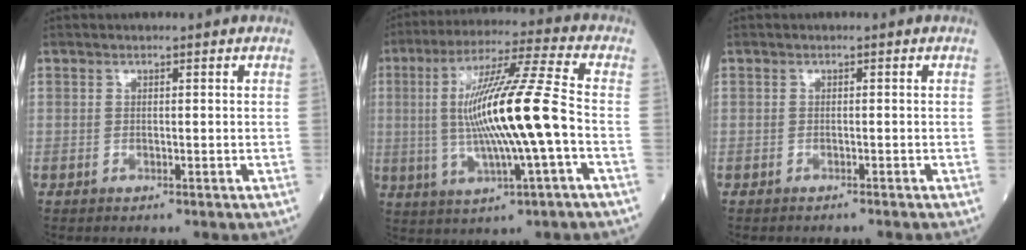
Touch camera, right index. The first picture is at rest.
{"total": 15.6, "force": [-1.1, -0.1, 15.5], "torque": [-0.293, 0.008, -0.022]}
{"total": 1.3, "force": [-1.2, -0.2, 0.4], "torque": [-0.006, 0.002, -0.016]}